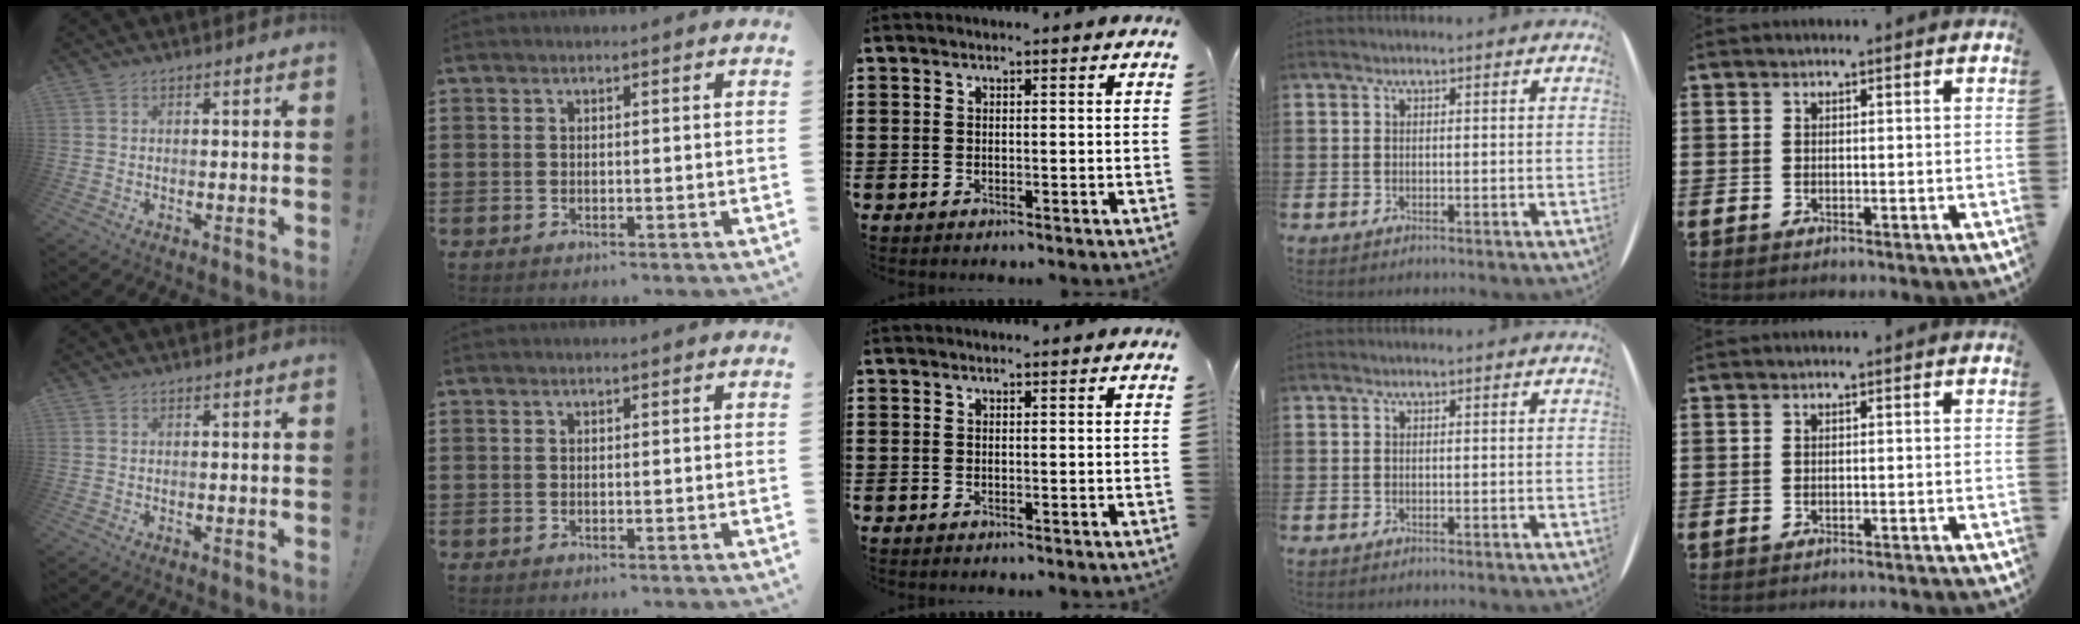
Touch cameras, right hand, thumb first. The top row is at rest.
{"little": {"total": 0.5, "force": [-0.5, -0.1, 0.0], "torque": [-0.001, 0.000, -0.011]}}